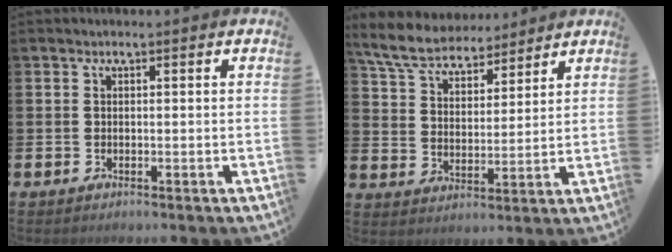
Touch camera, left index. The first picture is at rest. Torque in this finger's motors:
{"motor_torque": [1.05, -1.09, 0.61, 0.17]}